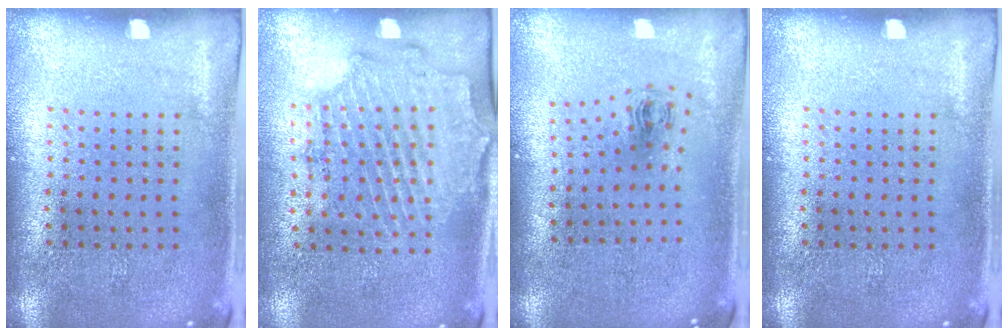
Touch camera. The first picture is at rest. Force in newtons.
{"total": 1.8, "press": 1.6, "slide": 0.7}
{"total": 0.7, "press": 0.4, "slide": 0.6}
{"total": 0.0}